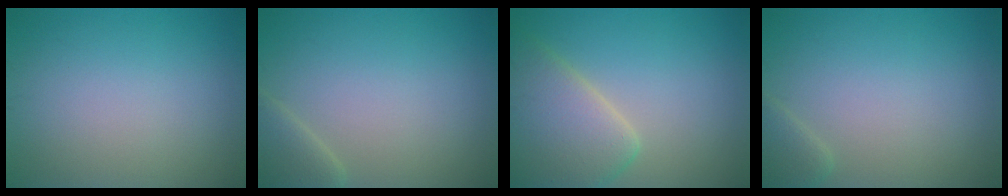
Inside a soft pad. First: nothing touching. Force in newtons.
{"total": 2.5, "press": 2.5, "slide": 0.2}
{"total": 6.9, "press": 6.8, "slide": 0.4}
{"total": 1.6, "press": 1.6, "slide": 0.1}